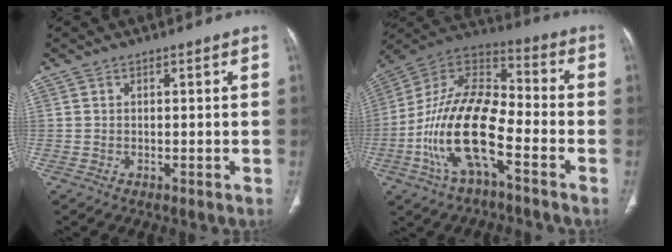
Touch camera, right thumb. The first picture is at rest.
{"total": 19.1, "force": [-6.7, 8.2, 15.8], "torque": [-0.293, 0.059, -0.127]}